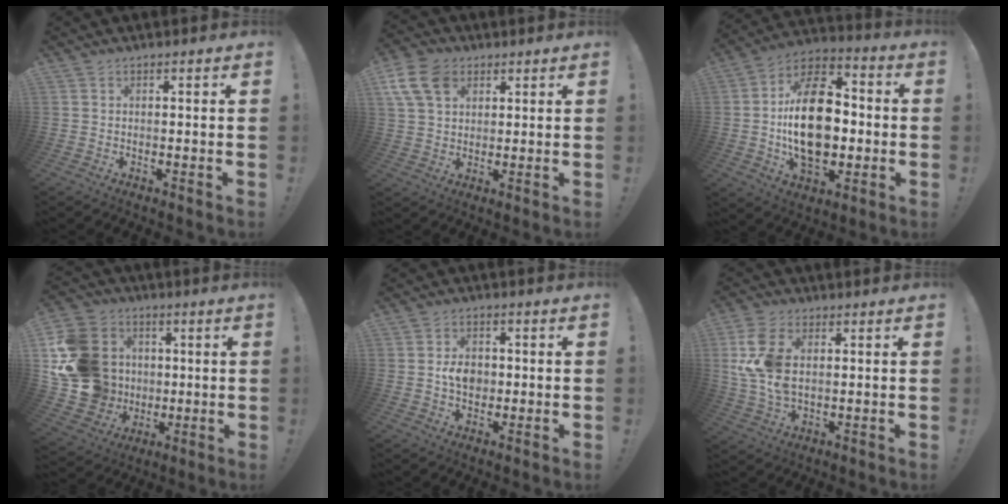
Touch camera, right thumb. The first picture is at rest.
{"total": 11.8, "force": [5.1, 8.3, 6.7], "torque": [-0.128, -0.011, 0.101]}
{"total": 24.0, "force": [-1.6, 14.9, 18.7], "torque": [-0.329, 0.014, -0.020]}
{"total": 20.9, "force": [1.8, 18.7, 9.4], "torque": [-0.183, 0.005, 0.069]}
{"total": 6.0, "force": [-0.8, 4.5, 4.0], "torque": [-0.052, 0.003, -0.017]}
{"total": 12.4, "force": [2.2, 8.0, 9.2], "torque": [-0.191, -0.003, 0.042]}